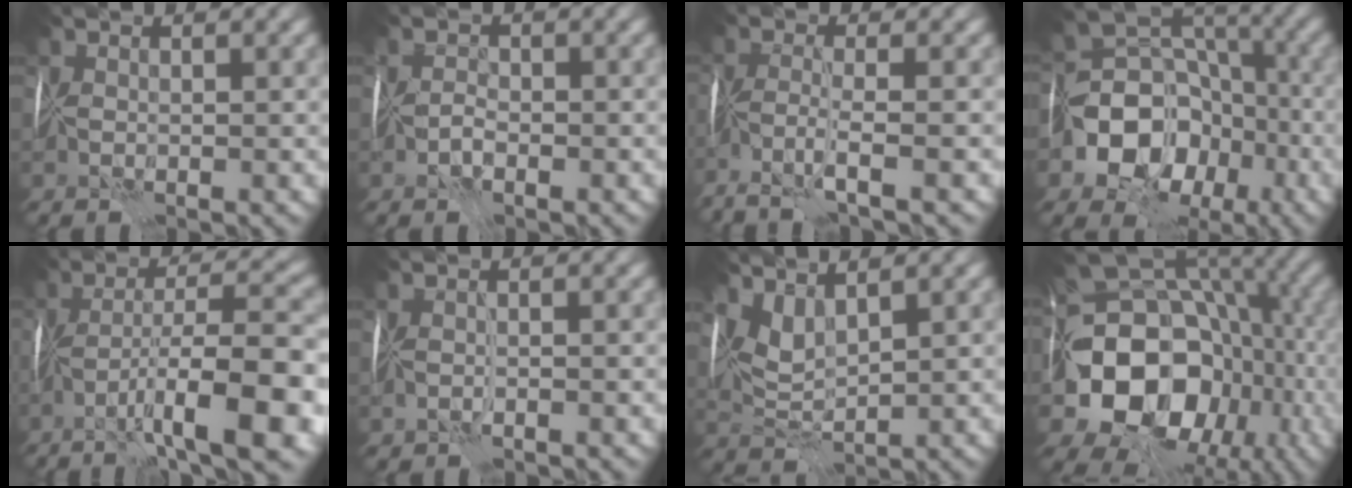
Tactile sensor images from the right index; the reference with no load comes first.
{"total": 1.1, "force": [-1.1, 0.1, 0.1], "torque": [0.008, -0.002, -0.025]}
{"total": 3.3, "force": [-2.7, -1.0, 1.6], "torque": [-0.034, -0.011, -0.069]}
{"total": 9.4, "force": [-3.8, 7.4, 4.4], "torque": [-0.063, 0.002, -0.094]}
{"total": 10.5, "force": [-5.1, 1.1, 9.1], "torque": [-0.135, -0.004, -0.079]}
{"total": 1.1, "force": [-0.8, -0.7, -0.3], "torque": [0.008, -0.007, -0.015]}
{"total": 2.1, "force": [1.7, 0.2, 1.2], "torque": [-0.027, -0.007, 0.038]}
{"total": 13.9, "force": [-4.0, 10.6, 8.0], "torque": [-0.118, -0.025, -0.072]}